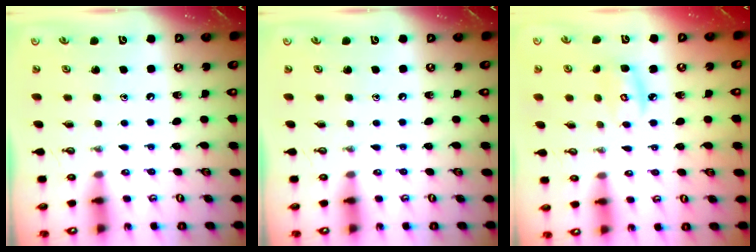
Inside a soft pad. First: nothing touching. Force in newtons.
{"total": 0.0}
{"total": 4.9, "press": 4.9, "slide": 0.3}